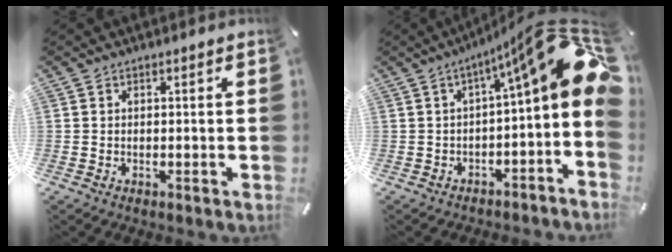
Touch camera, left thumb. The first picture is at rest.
{"total": 18.2, "force": [6.9, 3.9, 16.3], "torque": [-0.229, -0.053, 0.110]}